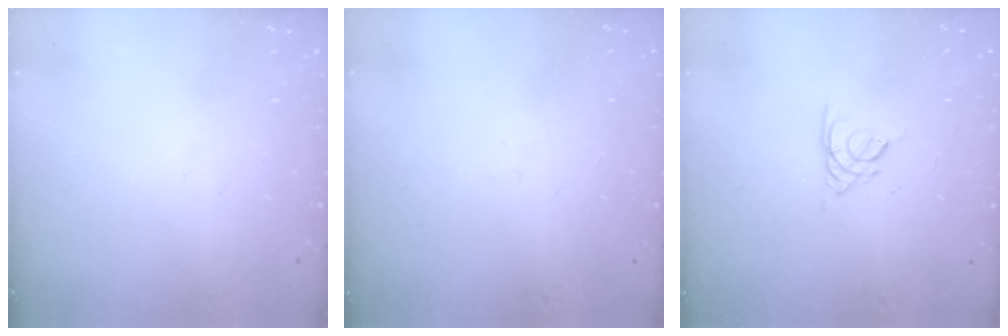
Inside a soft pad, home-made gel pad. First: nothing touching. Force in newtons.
{"total": 2.0, "press": 1.9, "slide": 0.5}
{"total": 2.7, "press": 2.7, "slide": 0.4}